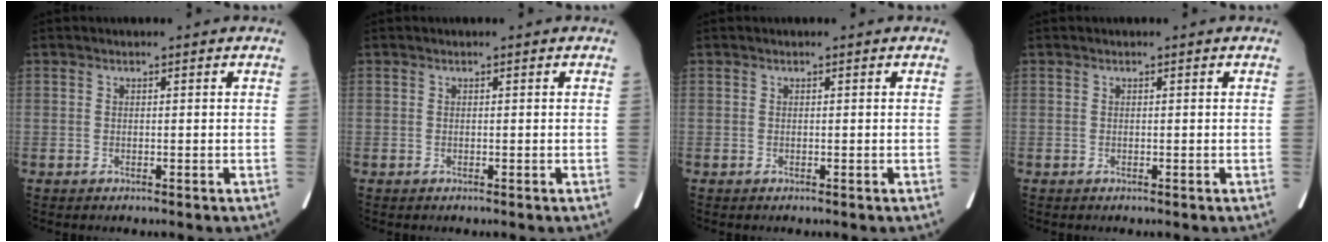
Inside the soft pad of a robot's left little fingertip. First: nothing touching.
{"total": 0.0}
{"total": 0.0}
{"total": 0.0}